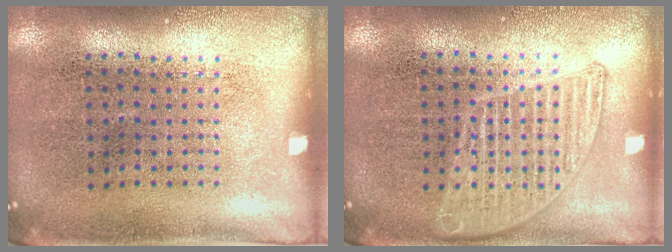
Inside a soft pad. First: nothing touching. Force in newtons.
{"total": 2.2, "press": 2.2, "slide": 0.4}